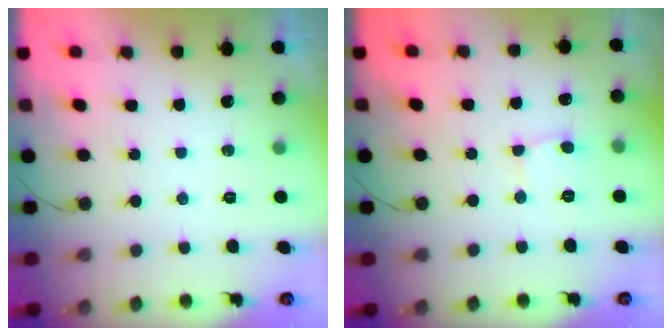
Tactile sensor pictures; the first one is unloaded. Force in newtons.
{"total": 2.9, "press": 2.9, "slide": 0.2}